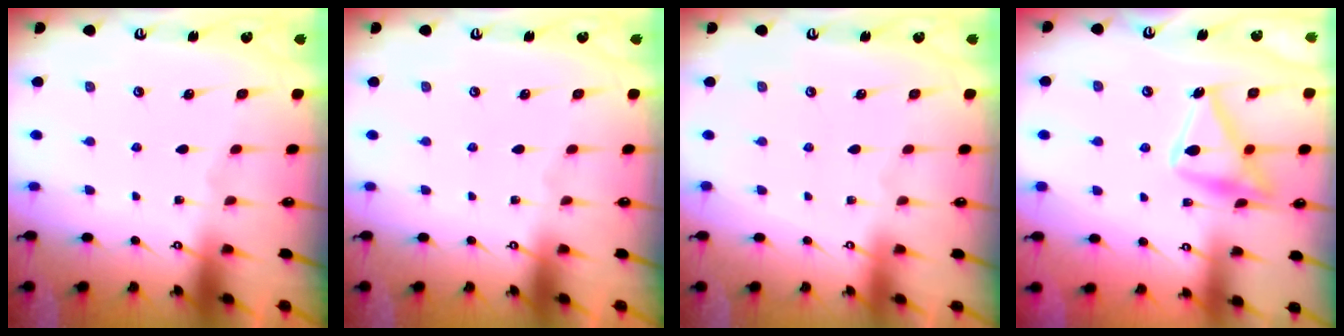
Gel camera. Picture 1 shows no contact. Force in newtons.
{"total": 0.0}
{"total": 3.9, "press": 3.9, "slide": 0.1}
{"total": 16.2, "press": 16.2, "slide": 1.0}